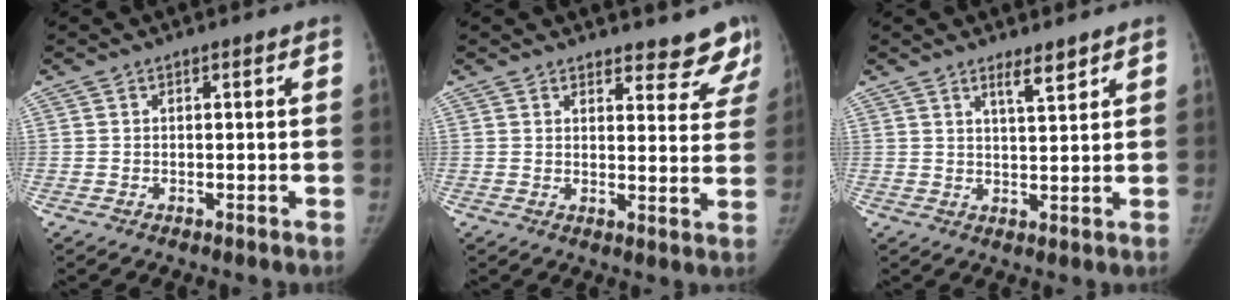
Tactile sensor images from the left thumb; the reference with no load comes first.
{"total": 8.8, "force": [8.2, 2.9, 1.5], "torque": [0.026, -0.052, 0.075]}
{"total": 3.5, "force": [2.6, 0.6, 2.2], "torque": [-0.032, -0.023, 0.046]}